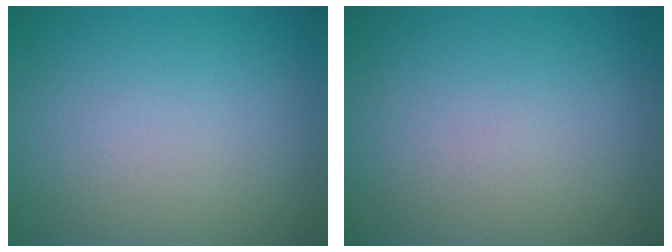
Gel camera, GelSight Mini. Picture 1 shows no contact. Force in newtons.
{"total": 0.0}